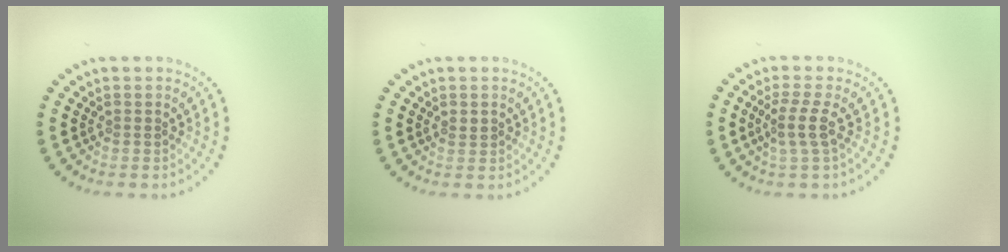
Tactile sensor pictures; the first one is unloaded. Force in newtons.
{"total": 0.8, "press": 0.8, "slide": 0.2}
{"total": 2.5, "press": 1.9, "slide": 1.5}